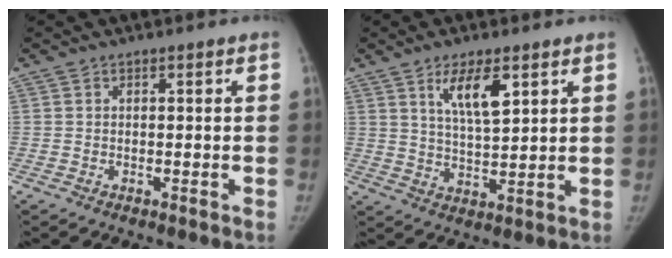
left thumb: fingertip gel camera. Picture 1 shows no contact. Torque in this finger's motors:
{"motor_torque": [0.11, 0.21, 0.20, 0.14, 0.05]}